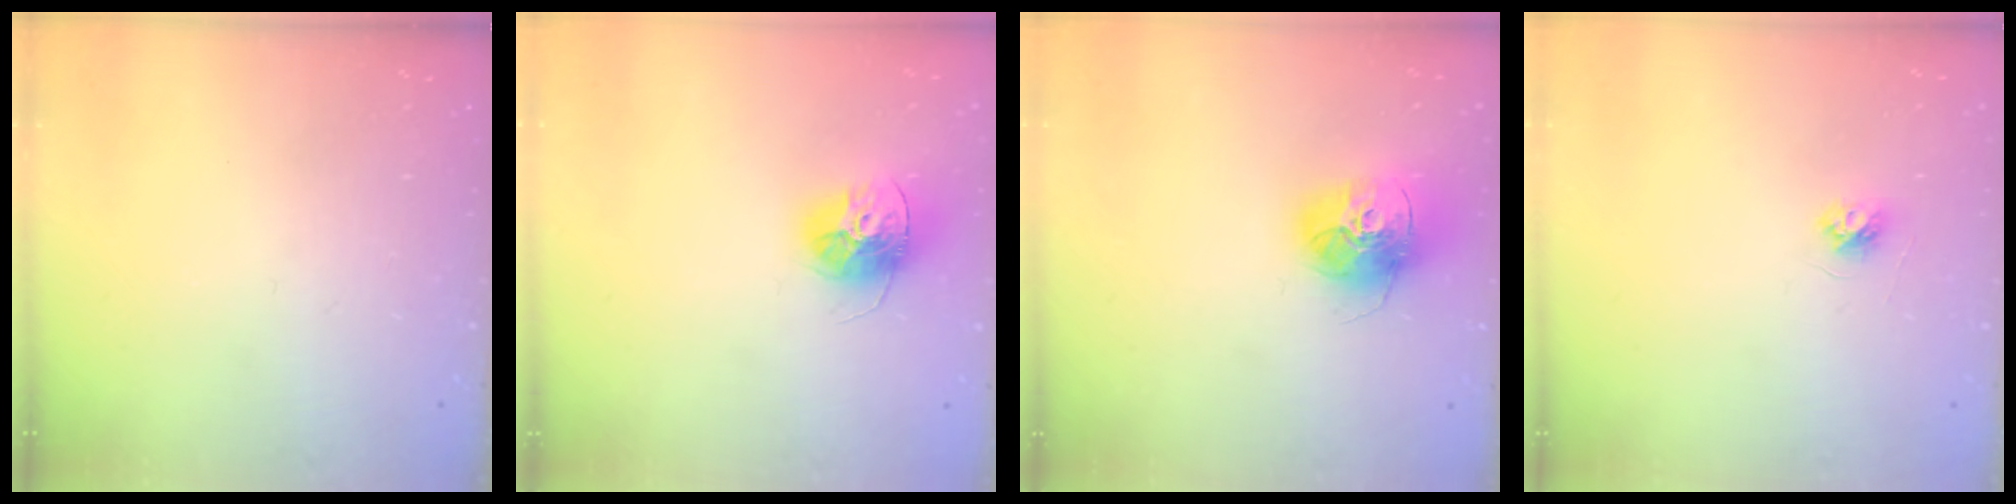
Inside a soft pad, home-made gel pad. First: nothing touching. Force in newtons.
{"total": 13.1, "press": 13.1, "slide": 0.7}
{"total": 15.7, "press": 15.6, "slide": 1.6}
{"total": 3.7, "press": 3.6, "slide": 0.4}